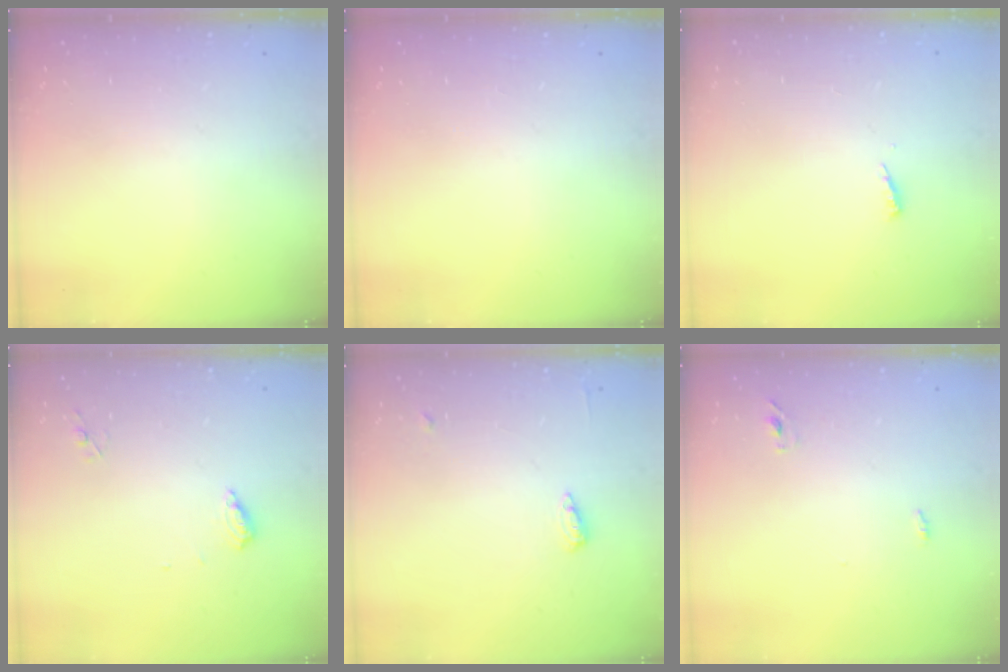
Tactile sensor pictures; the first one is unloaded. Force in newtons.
{"total": 0.0}
{"total": 3.5, "press": 3.4, "slide": 0.3}
{"total": 6.3, "press": 6.2, "slide": 0.6}
{"total": 5.5, "press": 5.4, "slide": 1.0}
{"total": 2.9, "press": 2.7, "slide": 1.0}